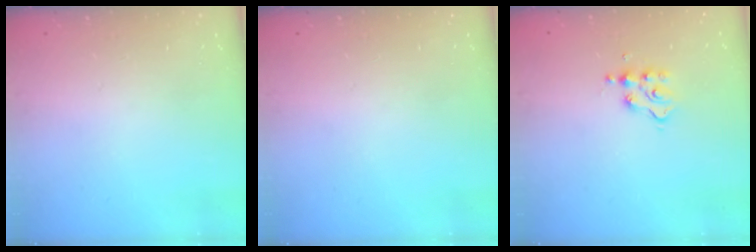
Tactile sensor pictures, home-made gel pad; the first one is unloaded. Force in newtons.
{"total": 0.0}
{"total": 3.4, "press": 3.4, "slide": 0.2}